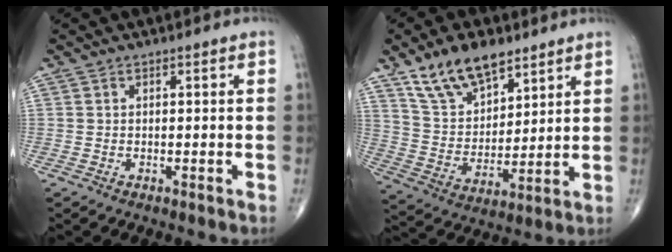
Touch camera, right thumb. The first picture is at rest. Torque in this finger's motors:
{"motor_torque": [-0.40, 1.20, 0.09, 0.09, 0.12]}